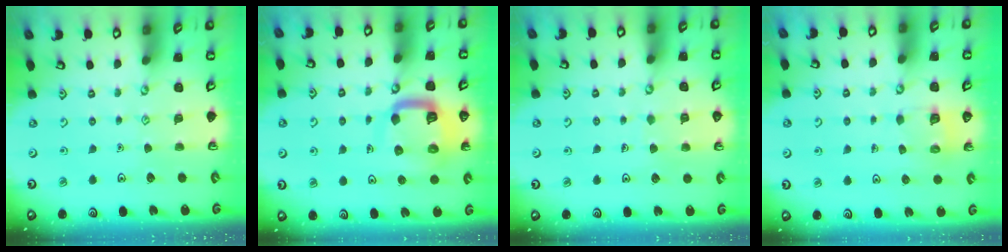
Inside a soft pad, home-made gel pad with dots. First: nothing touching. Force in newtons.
{"total": 10.8, "press": 10.8, "slide": 1.1}
{"total": 4.0, "press": 4.0, "slide": 0.3}
{"total": 5.2, "press": 5.1, "slide": 0.4}